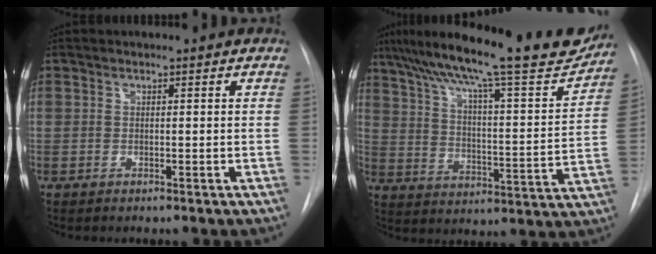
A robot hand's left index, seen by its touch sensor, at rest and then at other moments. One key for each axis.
{"total": 23.6, "fx": 19.8, "fy": 2.7, "fz": 12.5, "tx": -0.209, "ty": -0.014, "tz": 0.277}